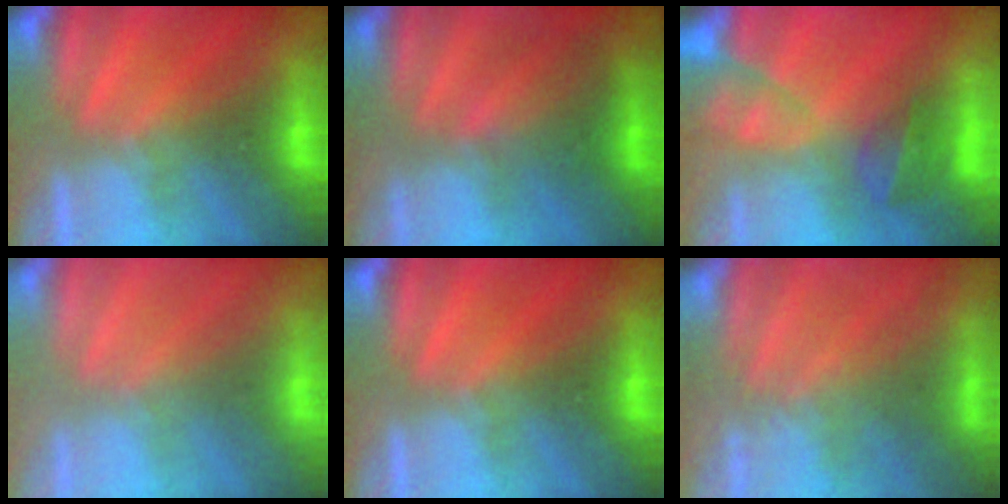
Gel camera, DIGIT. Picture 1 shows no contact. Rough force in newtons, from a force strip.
{"total": 2.1}
{"total": 9.7}
{"total": 2.9}
{"total": 0.0}
{"total": 9.0}